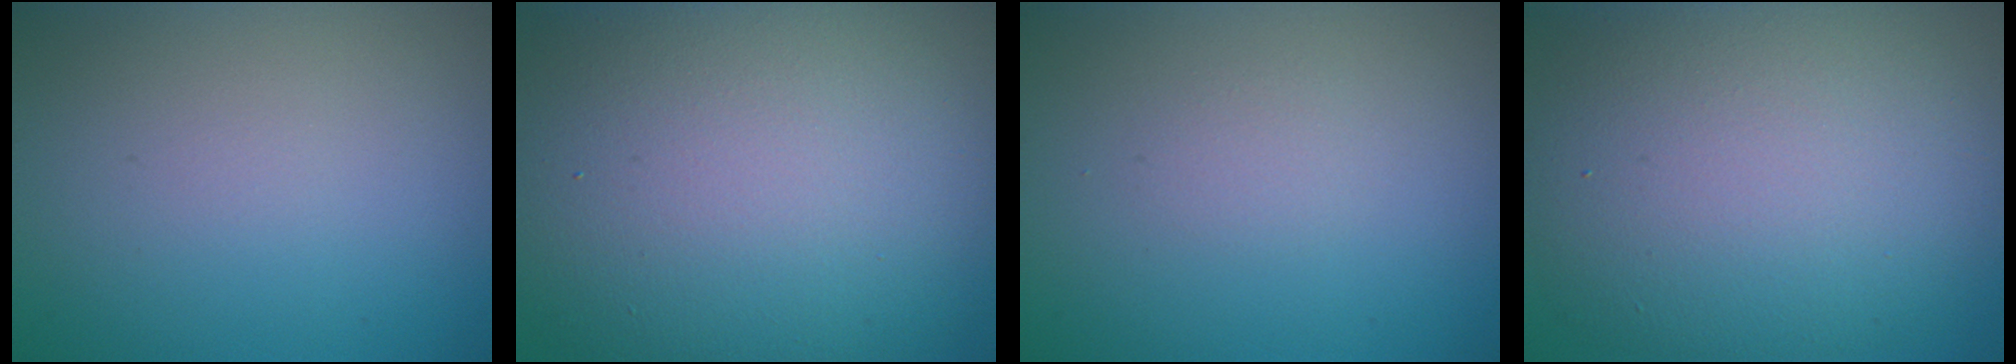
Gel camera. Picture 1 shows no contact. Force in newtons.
{"total": 15.9, "press": 15.8, "slide": 1.3}
{"total": 0.7, "press": 0.7, "slide": 0.0}
{"total": 11.7, "press": 11.7, "slide": 0.6}